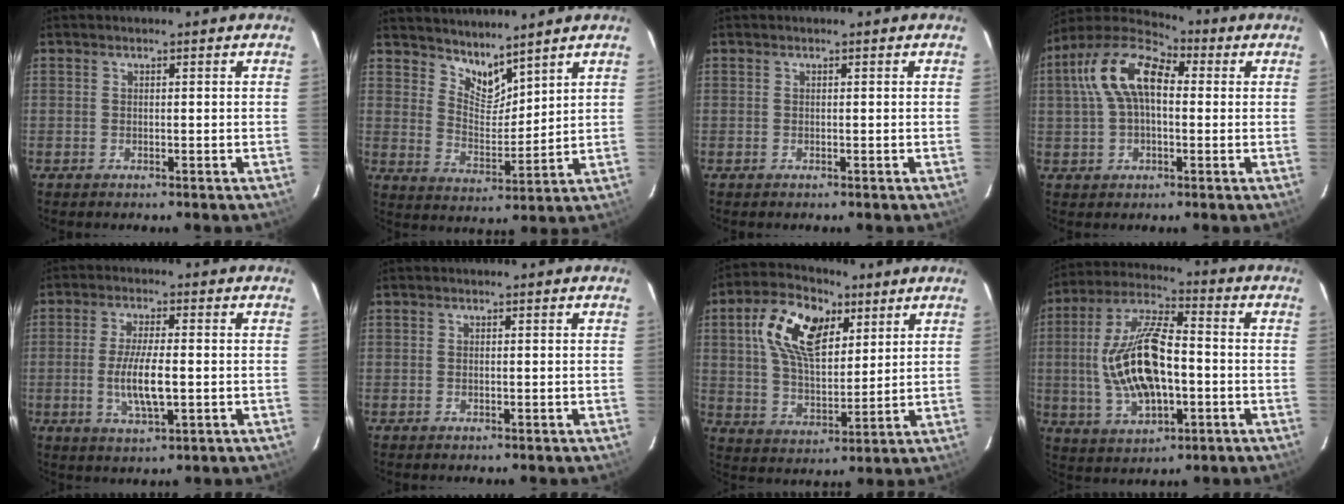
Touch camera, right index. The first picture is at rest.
{"total": 6.9, "force": [6.2, 2.3, 2.2], "torque": [-0.030, -0.005, 0.117]}
{"total": 0.0}
{"total": 13.5, "force": [2.2, 7.4, 11.0], "torque": [-0.214, 0.036, 0.030]}
{"total": 8.0, "force": [-1.2, 2.0, 7.6], "torque": [-0.148, -0.009, -0.021]}
{"total": 0.0}
{"total": 15.1, "force": [6.2, 8.6, 10.8], "torque": [-0.205, 0.023, 0.110]}
{"total": 17.2, "force": [-1.6, 7.9, 15.2], "torque": [-0.305, 0.009, -0.026]}